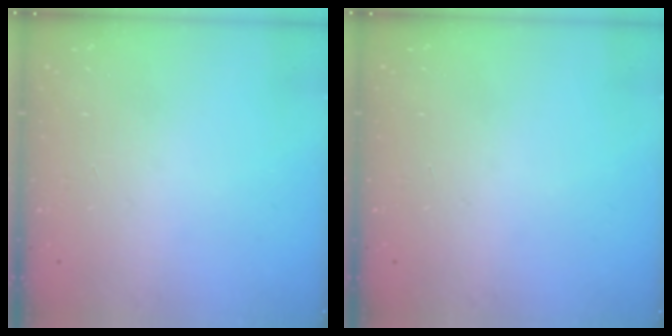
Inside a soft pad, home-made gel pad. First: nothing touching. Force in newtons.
{"total": 0.0}